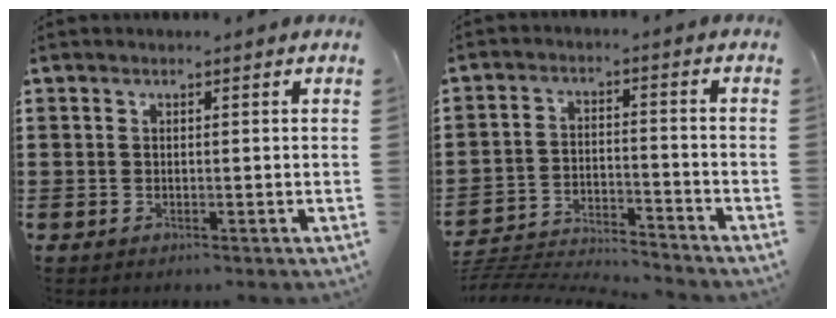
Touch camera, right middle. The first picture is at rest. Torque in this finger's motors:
{"motor_torque": [1.08, 0.21, 0.00, 0.03]}